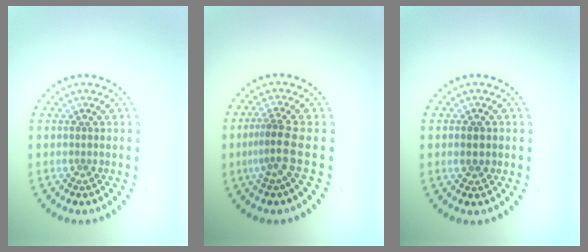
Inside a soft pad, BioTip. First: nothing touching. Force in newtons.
{"total": 2.5, "press": 1.6, "slide": 1.9}
{"total": 1.9, "press": 1.9, "slide": 0.1}